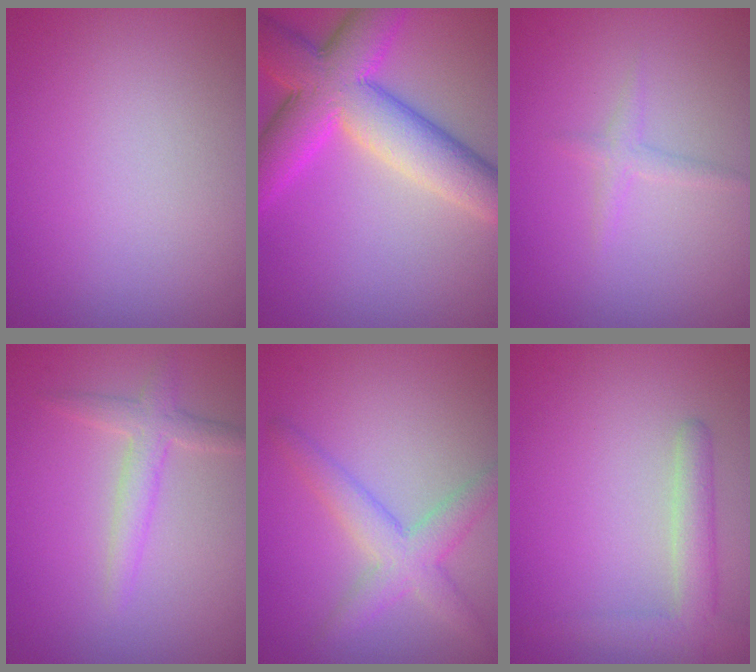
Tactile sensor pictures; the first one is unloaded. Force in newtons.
{"total": 9.6, "press": 9.6, "slide": 0.1}
{"total": 1.2, "press": 1.2, "slide": 0.0}
{"total": 2.3, "press": 2.3, "slide": 0.1}
{"total": 3.7, "press": 3.7, "slide": 0.1}
{"total": 2.9, "press": 2.9, "slide": 0.2}